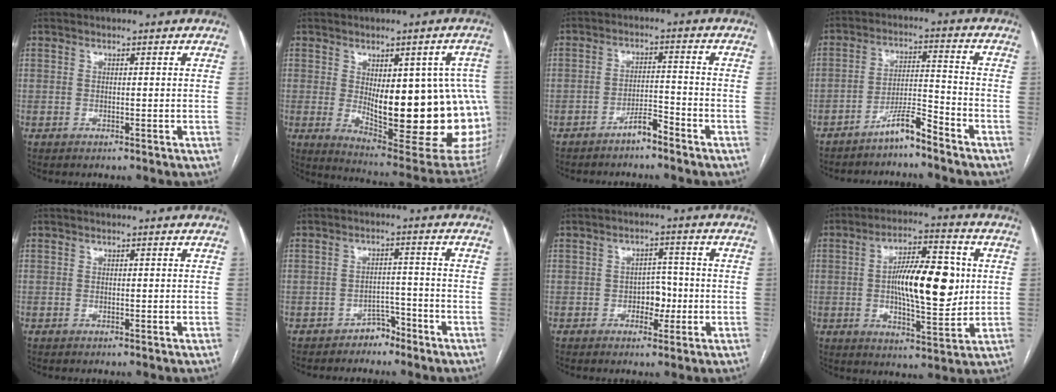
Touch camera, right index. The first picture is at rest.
{"total": 24.0, "force": [-1.4, 7.8, 22.6], "torque": [-0.212, 0.005, 0.014]}
{"total": 3.7, "force": [-3.0, 0.5, 2.1], "torque": [-0.034, 0.004, -0.055]}
{"total": 5.9, "force": [-4.9, 0.1, 3.3], "torque": [-0.059, -0.003, -0.092]}
{"total": 0.0}
{"total": 3.2, "force": [-2.7, 1.7, 0.6], "torque": [-0.006, 0.009, -0.040]}
{"total": 3.9, "force": [-1.1, 2.5, 2.8], "torque": [-0.035, 0.008, -0.015]}
{"total": 14.4, "force": [1.1, 4.3, 13.7], "torque": [-0.226, 0.012, 0.018]}